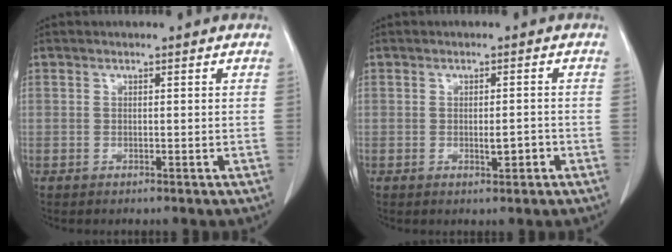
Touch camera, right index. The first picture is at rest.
{"total": 2.6, "force": [-0.8, 0.9, 2.3], "torque": [-0.040, 0.000, -0.007]}